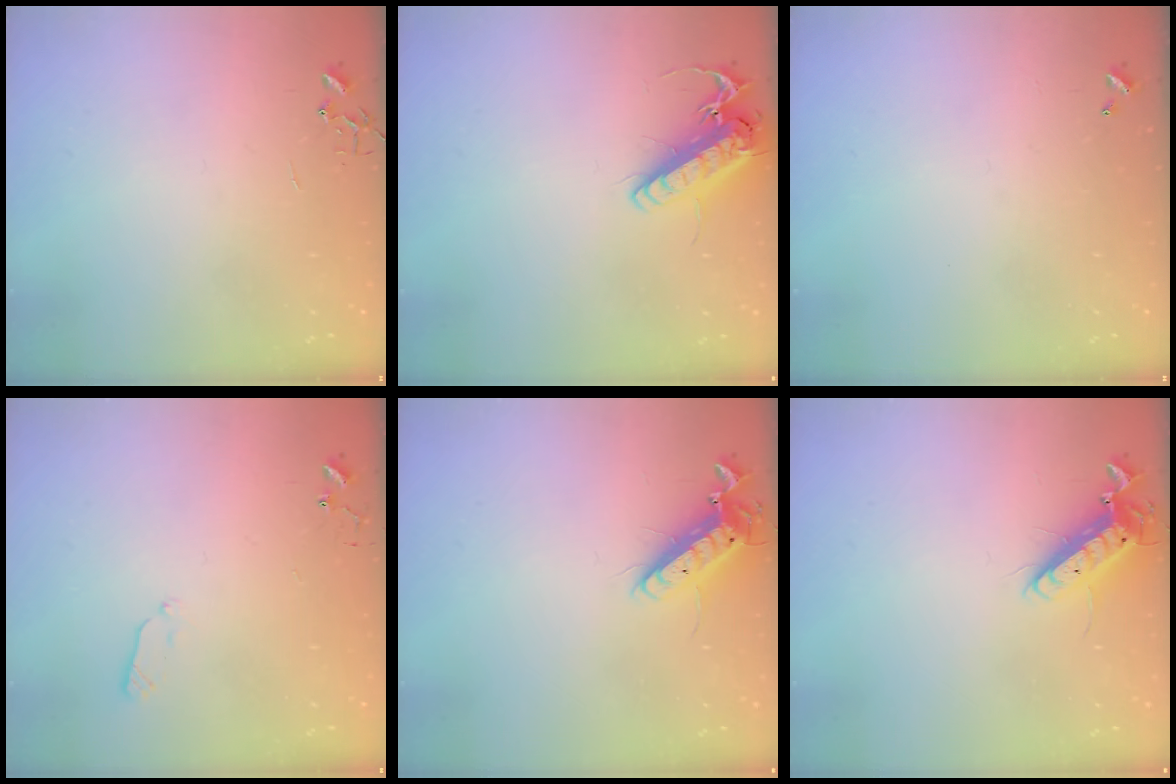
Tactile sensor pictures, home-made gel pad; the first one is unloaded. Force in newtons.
{"total": 14.6, "press": 14.4, "slide": 2.6}
{"total": 0.0}
{"total": 4.7, "press": 4.6, "slide": 0.9}
{"total": 12.2, "press": 12.0, "slide": 2.3}
{"total": 12.2, "press": 12.0, "slide": 2.3}